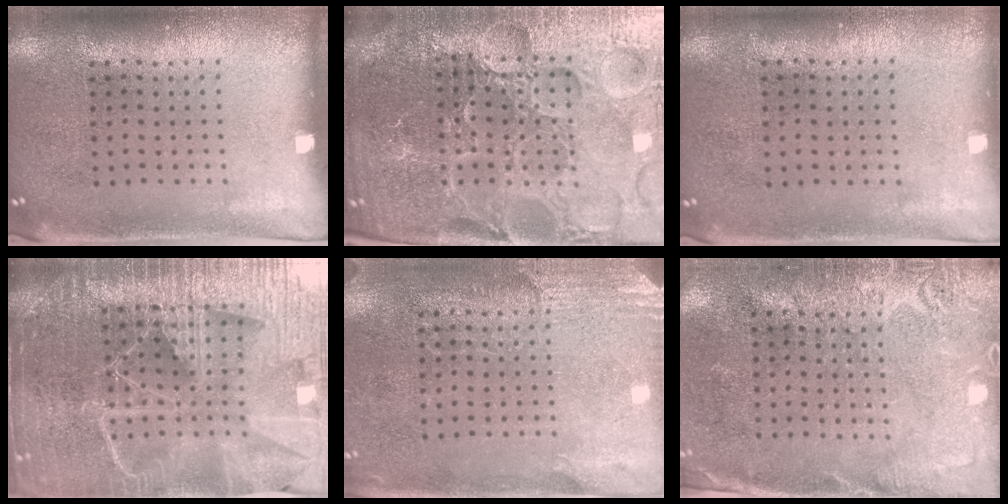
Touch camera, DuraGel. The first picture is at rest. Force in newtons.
{"total": 5.9, "press": 5.4, "slide": 2.5}
{"total": 0.0}
{"total": 6.5, "press": 5.6, "slide": 3.4}
{"total": 2.7, "press": 2.4, "slide": 1.1}
{"total": 2.6, "press": 2.4, "slide": 1.1}